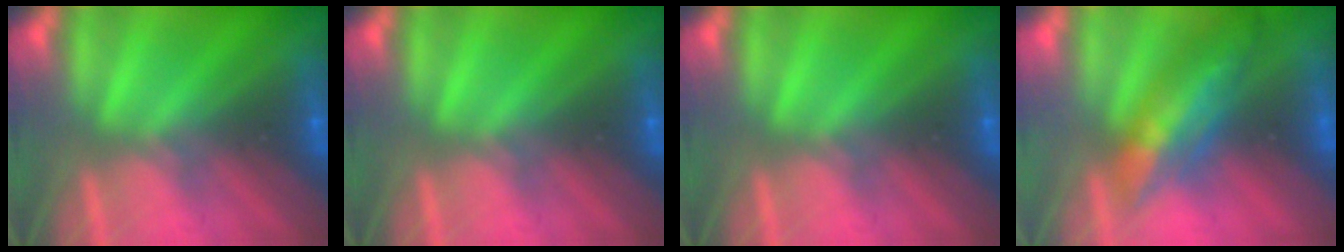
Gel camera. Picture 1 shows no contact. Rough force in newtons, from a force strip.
{"total": 0.0}
{"total": 0.0}
{"total": 3.7}